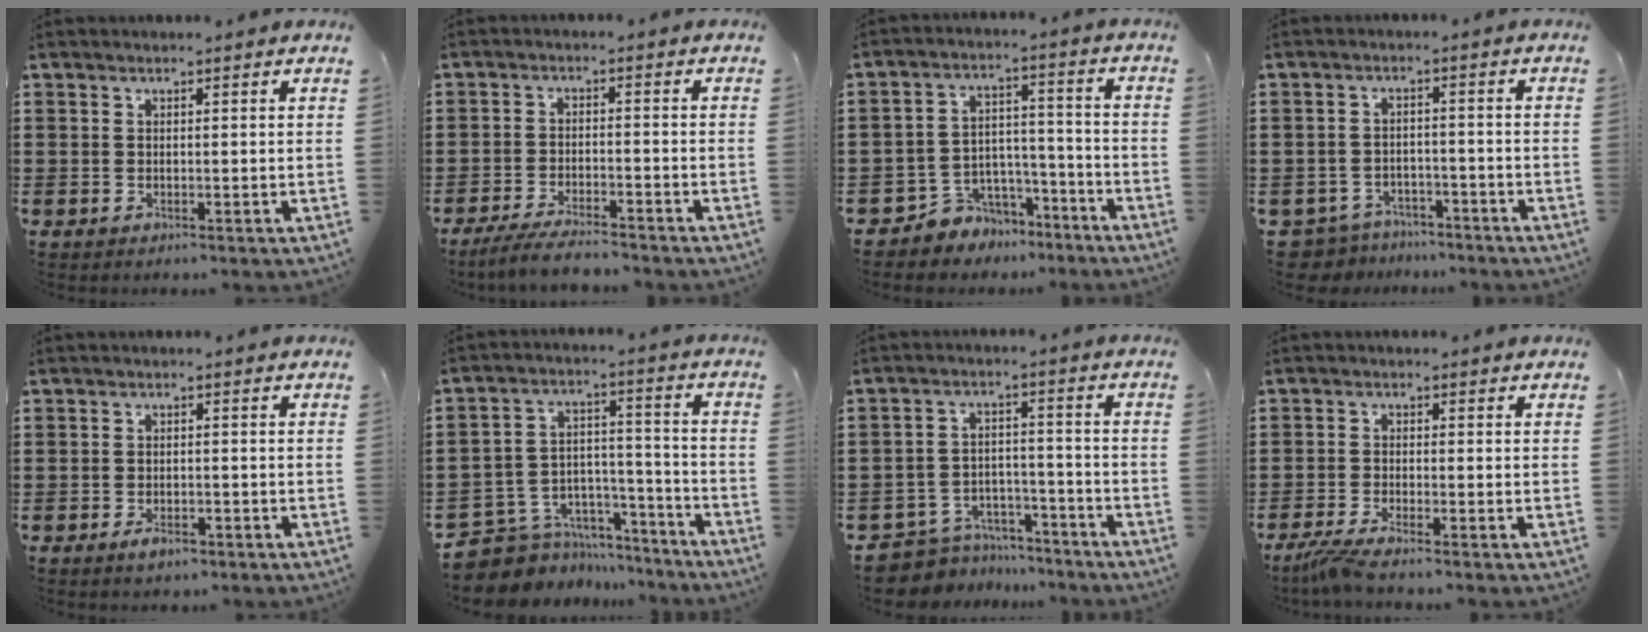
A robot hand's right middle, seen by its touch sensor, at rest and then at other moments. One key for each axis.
{"total": 4.4, "fx": -4.2, "fy": 0.3, "fz": 1.5, "tx": -0.032, "ty": -0.003, "tz": -0.083}
{"total": 5.4, "fx": -4.6, "fy": 2.9, "fz": -0.3, "tx": -0.013, "ty": 0.010, "tz": -0.094}
{"total": 4.1, "fx": -4.0, "fy": 1.0, "fz": -0.1, "tx": -0.020, "ty": 0.002, "tz": -0.089}
{"total": 2.2, "fx": -1.6, "fy": 1.0, "fz": 1.1, "tx": -0.021, "ty": 0.002, "tz": -0.031}
{"total": 6.7, "fx": -5.4, "fy": 4.0, "fz": 0.7, "tx": -0.028, "ty": 0.002, "tz": -0.102}
{"total": 6.5, "fx": -6.3, "fy": 1.5, "fz": 0.1, "tx": -0.007, "ty": 0.020, "tz": -0.129}
{"total": 3.0, "fx": -2.5, "fy": -0.4, "fz": 1.6, "tx": -0.048, "ty": -0.015, "tz": -0.053}